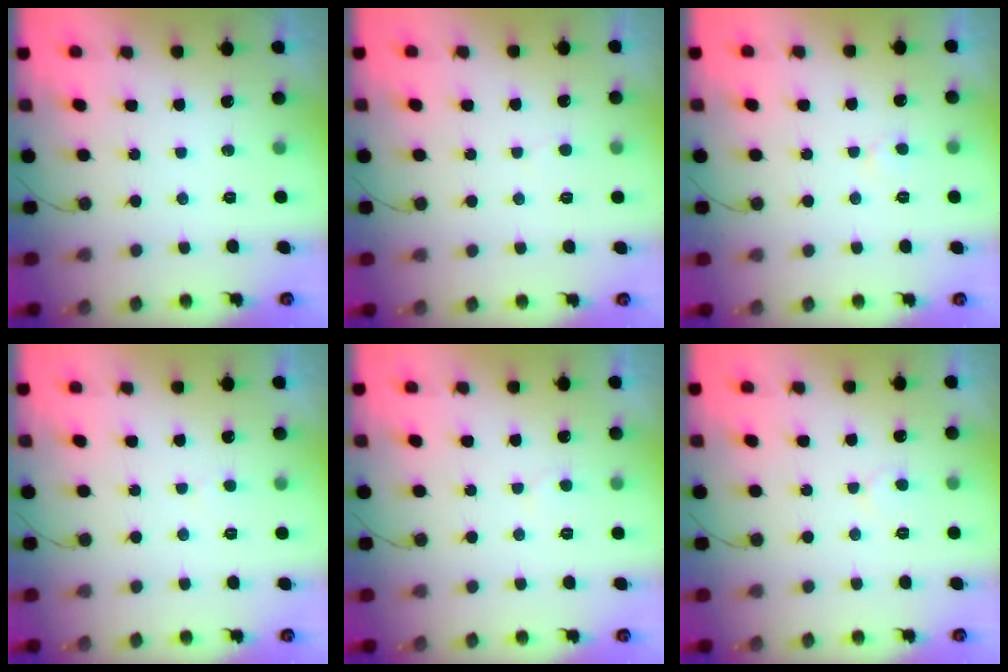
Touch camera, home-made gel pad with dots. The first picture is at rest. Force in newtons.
{"total": 3.0, "press": 3.0, "slide": 0.4}
{"total": 3.7, "press": 3.6, "slide": 0.4}
{"total": 1.7, "press": 1.7, "slide": 0.1}
{"total": 3.0, "press": 3.0, "slide": 0.3}
{"total": 3.2, "press": 3.1, "slide": 0.3}